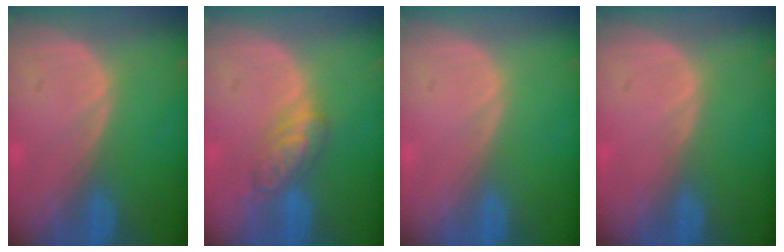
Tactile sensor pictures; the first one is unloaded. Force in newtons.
{"total": 5.2, "press": 5.1, "slide": 0.8}
{"total": 0.0}
{"total": 0.0}